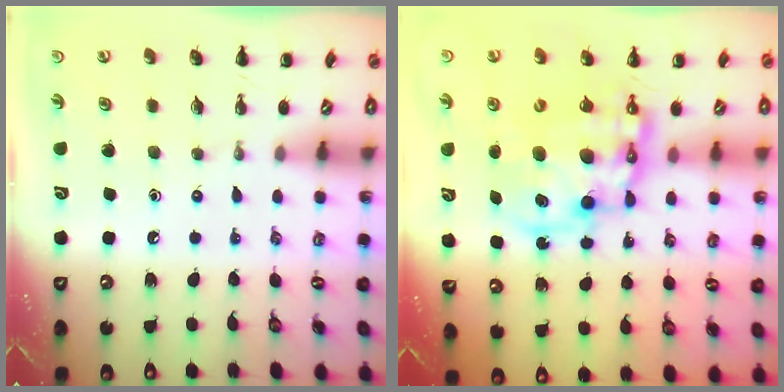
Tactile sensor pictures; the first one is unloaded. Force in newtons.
{"total": 12.7, "press": 12.2, "slide": 3.3}